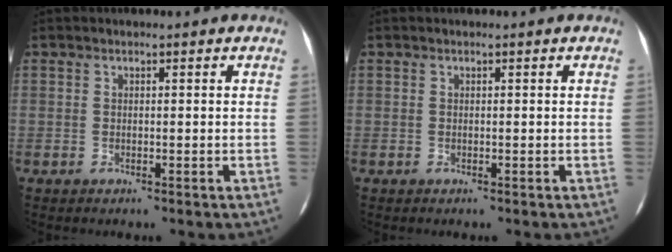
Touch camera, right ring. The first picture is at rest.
{"total": 0.0}